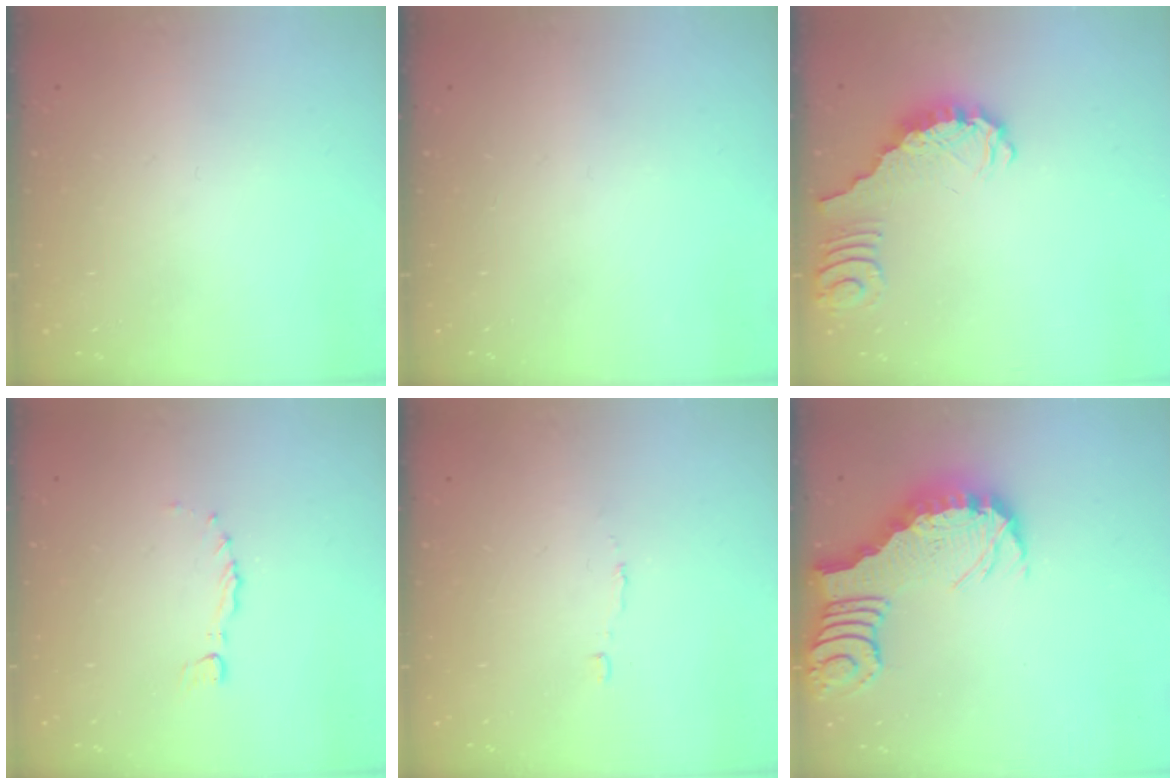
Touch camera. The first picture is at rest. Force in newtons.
{"total": 0.0}
{"total": 1.2, "press": 1.2, "slide": 0.2}
{"total": 0.0}
{"total": 1.9, "press": 1.9, "slide": 0.1}
{"total": 3.5, "press": 3.4, "slide": 0.5}